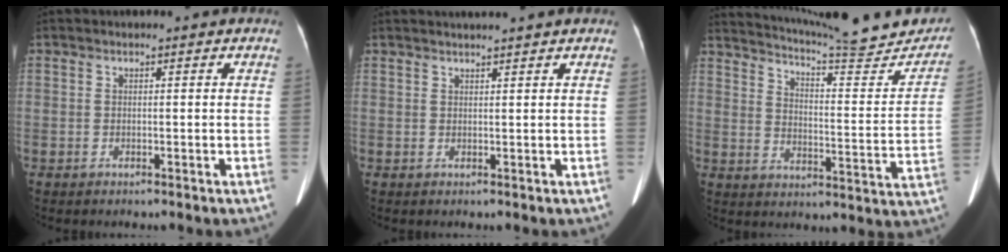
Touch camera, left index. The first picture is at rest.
{"total": 3.0, "force": [2.7, -0.4, 1.2], "torque": [-0.014, 0.019, 0.040]}
{"total": 22.4, "force": [20.6, 2.1, 8.4], "torque": [-0.119, -0.054, 0.262]}